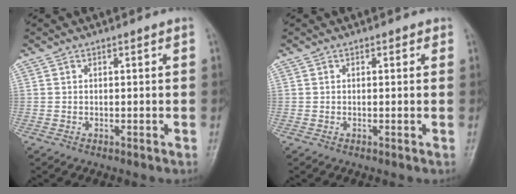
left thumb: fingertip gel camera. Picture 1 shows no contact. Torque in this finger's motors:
{"motor_torque": [-0.05, 0.00, 0.10, 0.08, 0.00]}